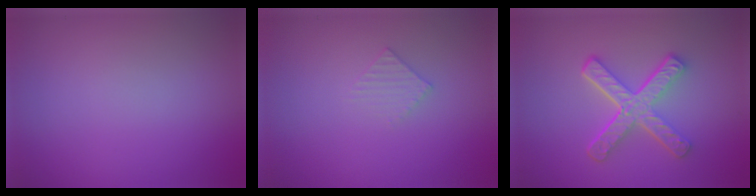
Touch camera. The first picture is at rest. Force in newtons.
{"total": 1.1, "press": 1.1, "slide": 0.0}
{"total": 5.2, "press": 3.7, "slide": 3.6}